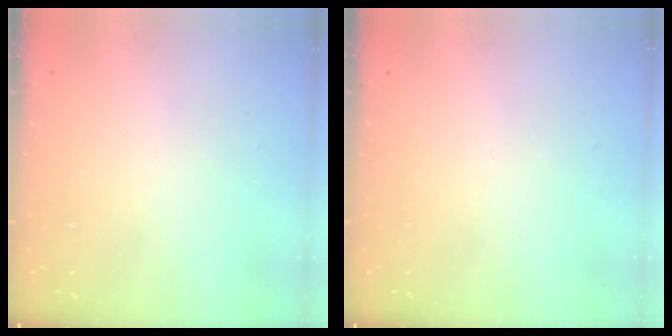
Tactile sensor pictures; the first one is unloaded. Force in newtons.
{"total": 0.0}